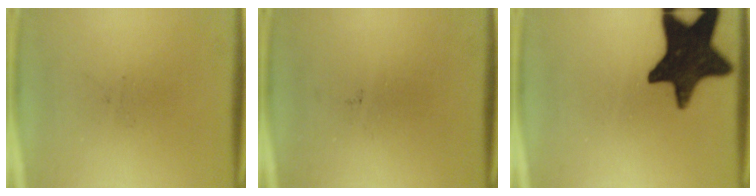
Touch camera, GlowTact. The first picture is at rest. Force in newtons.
{"total": 0.0}
{"total": 18.1}